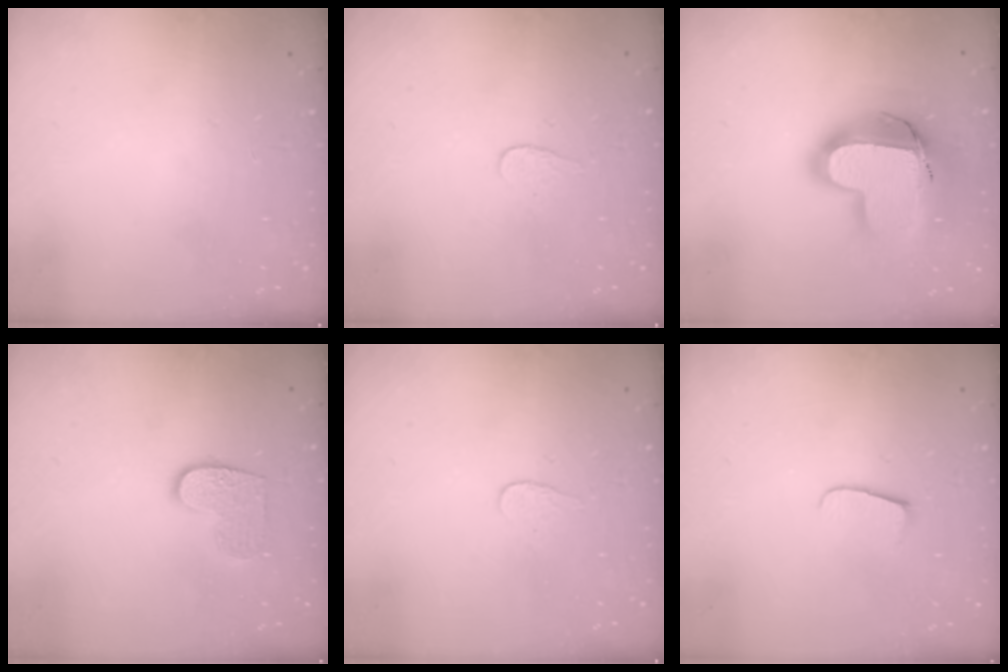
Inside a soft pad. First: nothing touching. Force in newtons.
{"total": 2.7, "press": 2.7, "slide": 0.3}
{"total": 18.9, "press": 18.9, "slide": 1.6}
{"total": 7.4, "press": 7.4, "slide": 0.2}
{"total": 2.7, "press": 2.7, "slide": 0.3}
{"total": 6.2, "press": 6.1, "slide": 0.6}